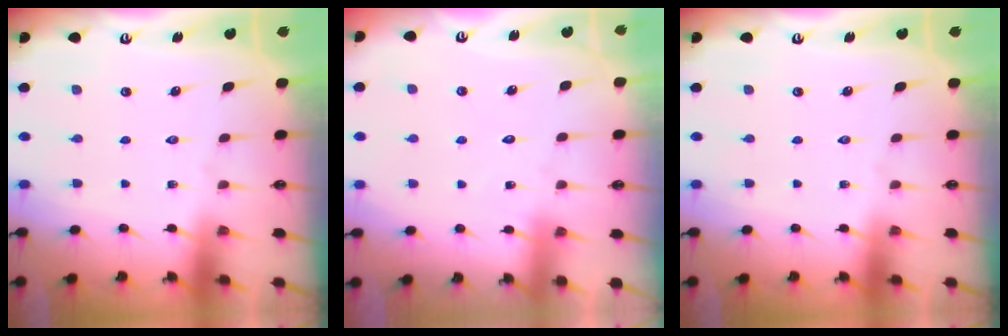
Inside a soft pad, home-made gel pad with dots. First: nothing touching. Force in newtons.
{"total": 5.3, "press": 5.3, "slide": 0.4}
{"total": 0.0}